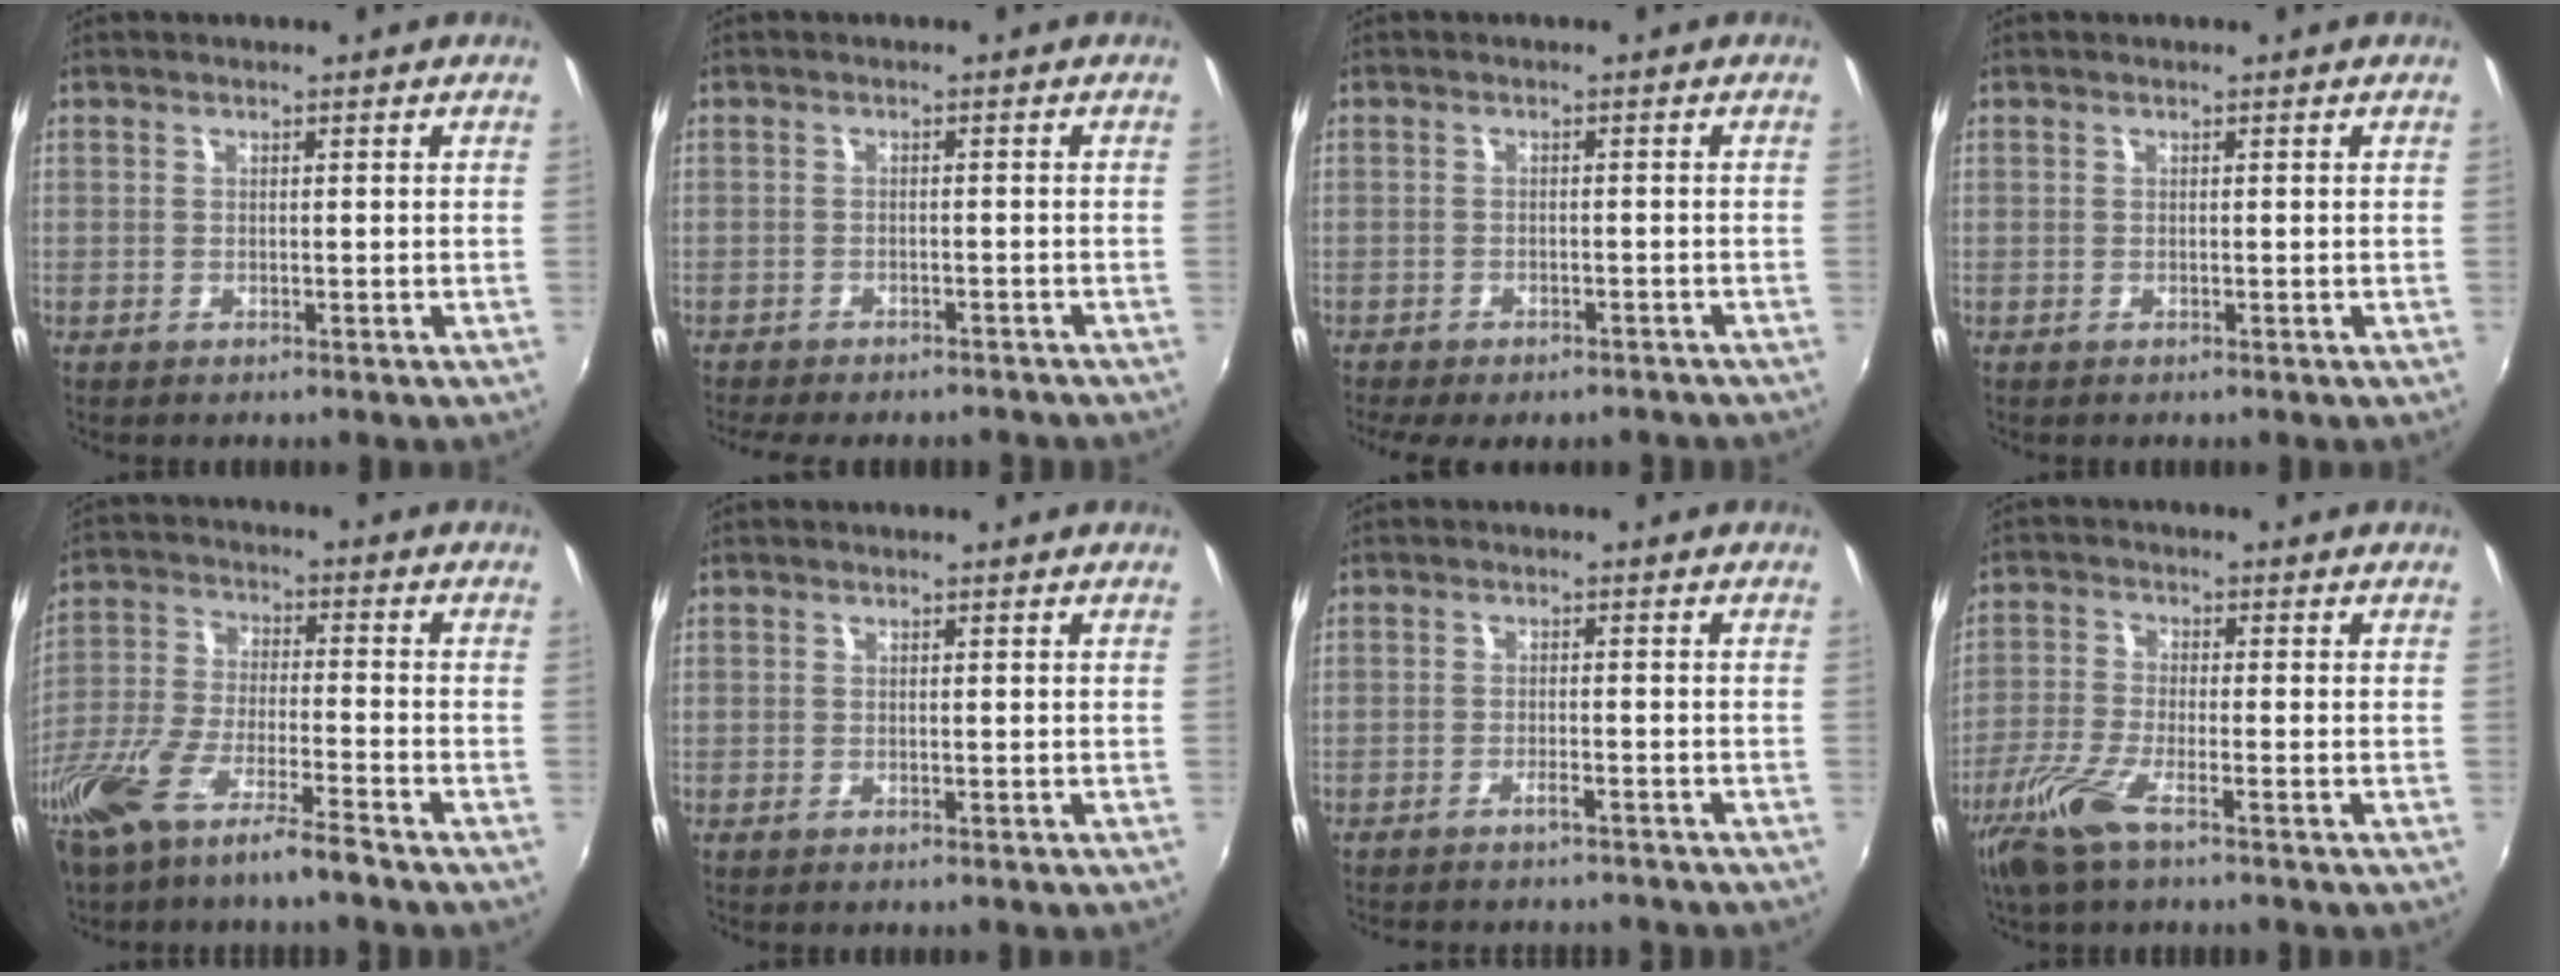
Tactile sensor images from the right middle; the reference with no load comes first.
{"total": 9.5, "force": [-8.3, 2.7, 4.0], "torque": [-0.091, -0.022, -0.117]}
{"total": 8.6, "force": [-7.0, 2.9, 4.1], "torque": [-0.092, -0.031, -0.096]}
{"total": 0.0}
{"total": 13.1, "force": [-9.7, 1.6, 8.6], "torque": [-0.186, -0.030, -0.179]}
{"total": 0.0}
{"total": 5.3, "force": [-4.9, 1.0, 1.8], "torque": [-0.050, -0.010, -0.072]}
{"total": 7.8, "force": [-5.0, 1.2, 5.8], "torque": [-0.139, -0.016, -0.102]}